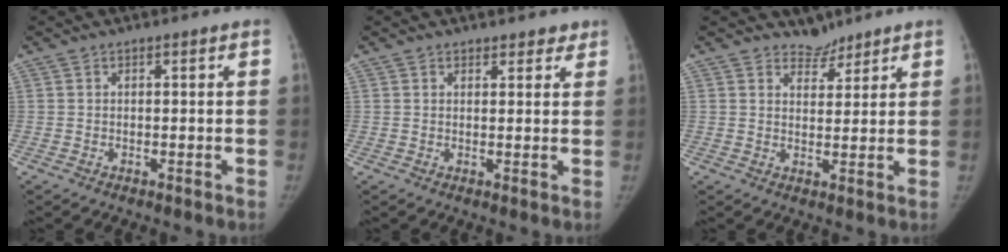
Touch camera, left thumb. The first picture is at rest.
{"total": 2.6, "force": [2.0, 1.5, 0.5], "torque": [0.020, -0.010, 0.021]}
{"total": 3.4, "force": [3.0, 1.6, -0.1], "torque": [0.026, -0.024, 0.046]}